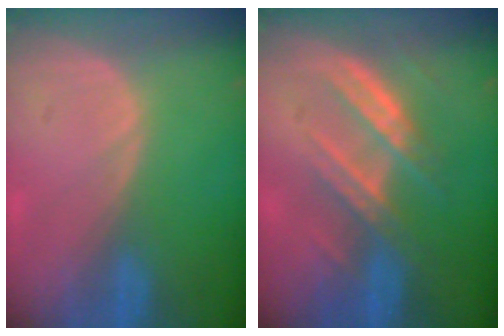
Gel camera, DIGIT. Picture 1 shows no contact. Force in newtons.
{"total": 7.1, "press": 6.6, "slide": 2.6}